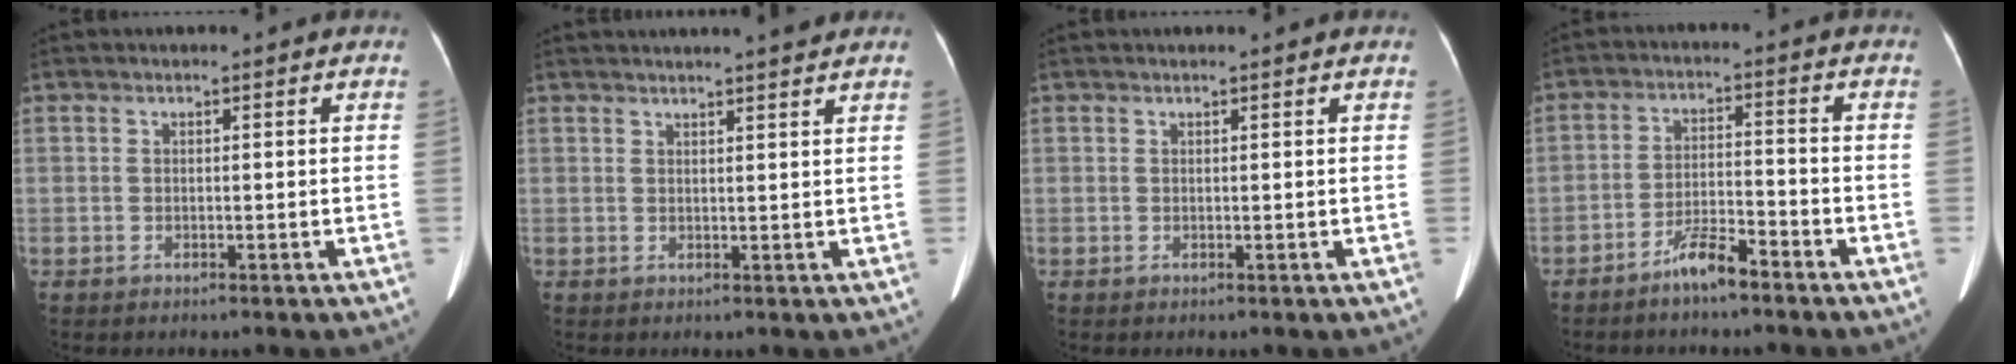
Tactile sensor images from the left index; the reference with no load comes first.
{"total": 6.2, "force": [5.6, -0.3, 2.8], "torque": [-0.041, 0.011, 0.062]}
{"total": 0.8, "force": [0.7, -0.1, 0.3], "torque": [-0.008, 0.006, 0.010]}
{"total": 5.2, "force": [-4.4, 0.6, 2.8], "torque": [-0.055, -0.007, -0.084]}